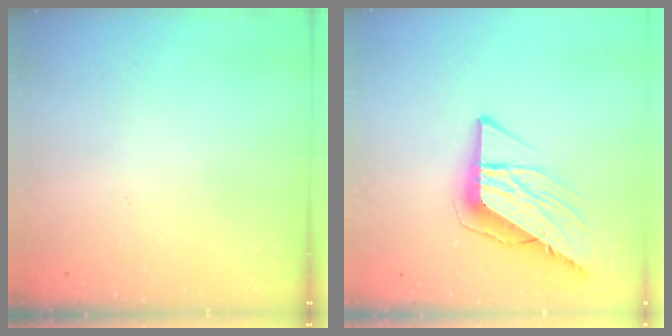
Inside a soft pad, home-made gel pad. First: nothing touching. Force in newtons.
{"total": 11.4, "press": 11.3, "slide": 1.3}